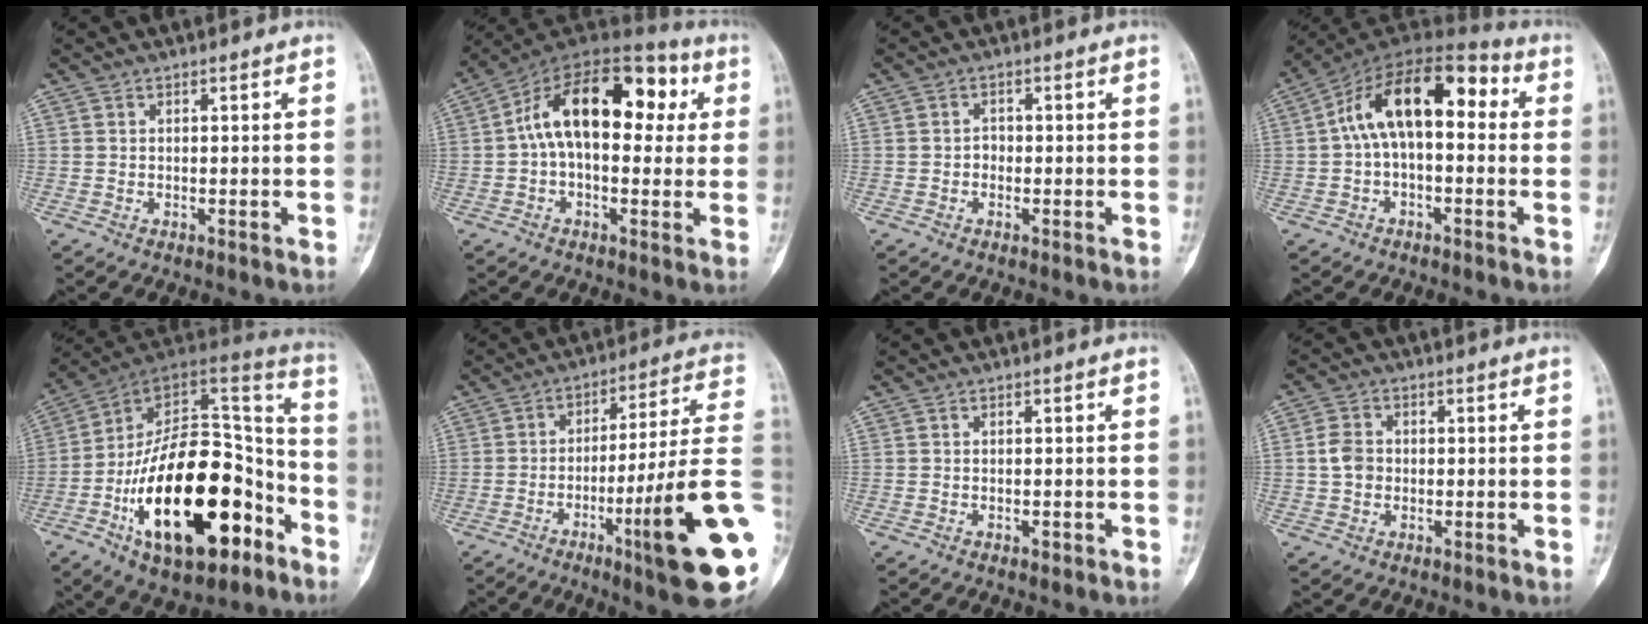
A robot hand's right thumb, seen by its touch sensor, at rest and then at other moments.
{"total": 19.8, "force": [3.4, 11.4, 15.9], "torque": [-0.216, 0.043, 0.039]}
{"total": 1.3, "force": [-0.4, 1.1, 0.6], "torque": [0.004, 0.007, -0.010]}
{"total": 16.1, "force": [2.1, 8.5, 13.5], "torque": [-0.205, 0.052, 0.021]}
{"total": 31.2, "force": [-12.6, 15.5, 23.9], "torque": [-0.382, 0.071, -0.189]}
{"total": 20.6, "force": [-6.2, 1.0, 19.7], "torque": [-0.254, 0.013, -0.094]}
{"total": 0.8, "force": [-0.3, 0.4, 0.5], "torque": [-0.006, 0.001, -0.005]}
{"total": 4.3, "force": [0.0, 3.6, 2.5], "torque": [-0.036, 0.007, -0.005]}